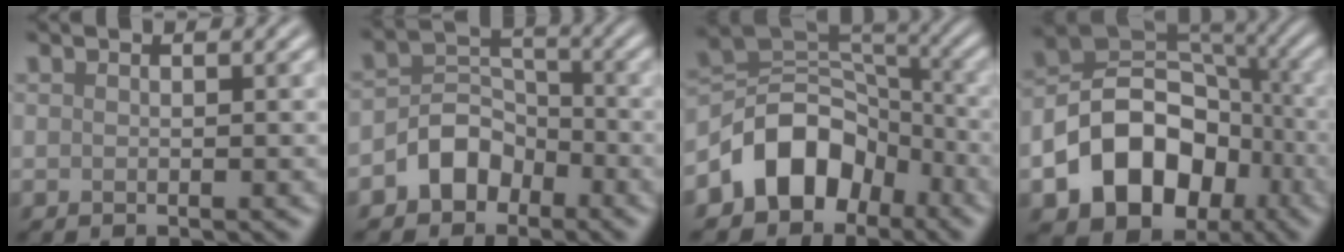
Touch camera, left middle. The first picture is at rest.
{"total": 4.2, "force": [-2.4, 3.0, 1.6], "torque": [-0.019, 0.008, -0.047]}
{"total": 7.9, "force": [-4.1, 5.7, 3.6], "torque": [-0.036, 0.007, -0.087]}
{"total": 11.1, "force": [-4.3, 7.9, 6.4], "torque": [-0.095, 0.001, -0.075]}